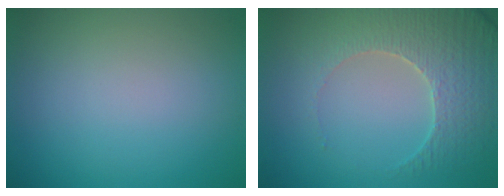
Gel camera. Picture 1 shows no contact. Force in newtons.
{"total": 4.5, "press": 4.4, "slide": 0.8}